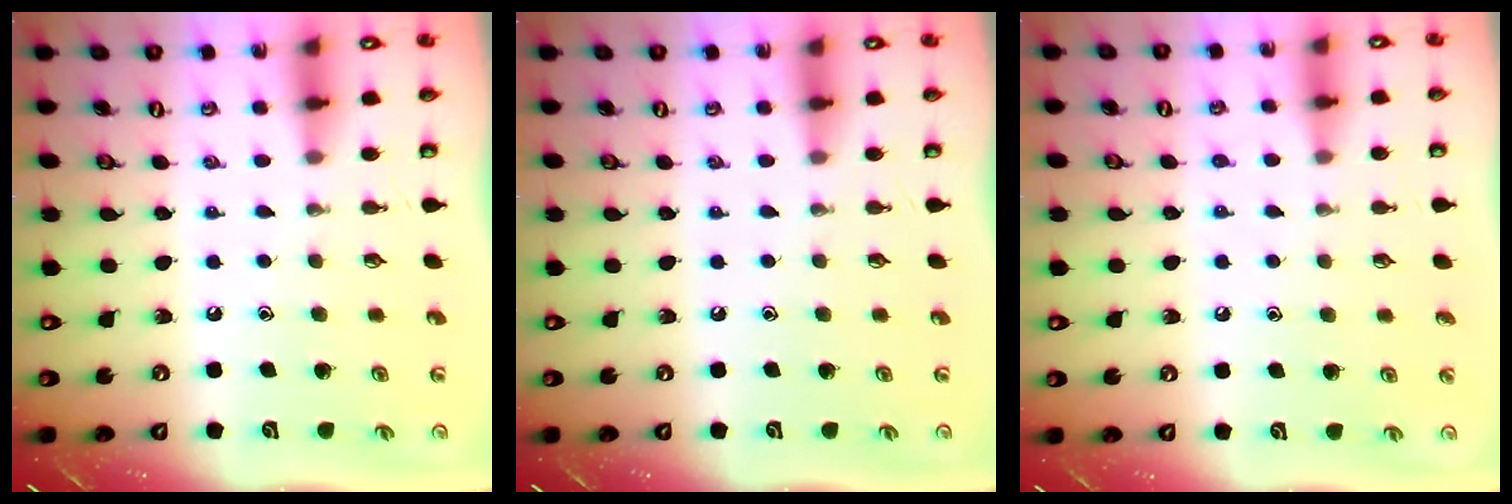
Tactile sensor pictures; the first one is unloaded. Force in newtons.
{"total": 0.0}
{"total": 4.2, "press": 4.1, "slide": 0.5}